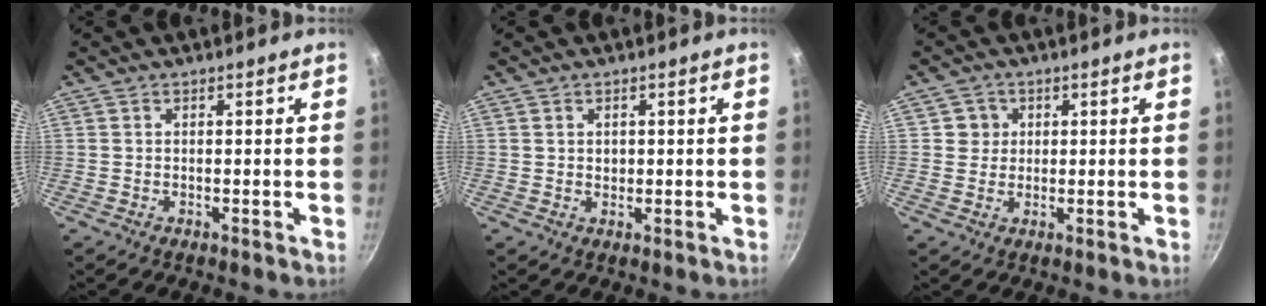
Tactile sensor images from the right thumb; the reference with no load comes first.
{"total": 1.5, "force": [0.4, 1.2, 0.7], "torque": [-0.007, 0.000, 0.006]}
{"total": 3.4, "force": [0.8, 3.3, 0.5], "torque": [0.019, 0.005, 0.007]}